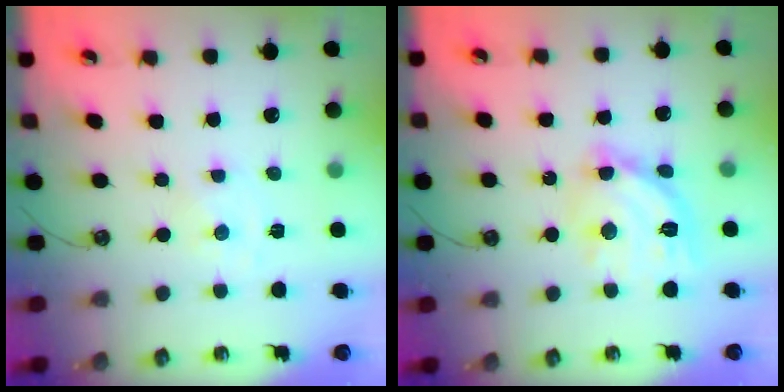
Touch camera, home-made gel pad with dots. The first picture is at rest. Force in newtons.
{"total": 15.1, "press": 15.0, "slide": 1.0}